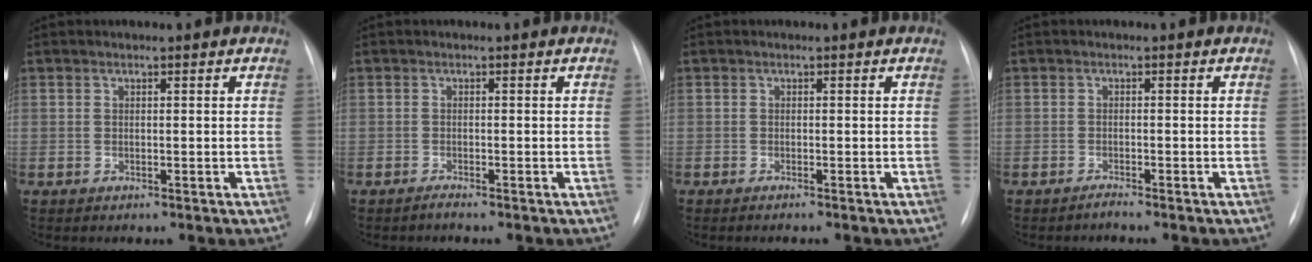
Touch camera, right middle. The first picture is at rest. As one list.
[{"total": 0.7, "force": [-0.6, -0.2, 0.3], "torque": [-0.006, -0.001, -0.012]}, {"total": 0.8, "force": [-0.7, -0.2, 0.5], "torque": [-0.007, 0.001, -0.012]}, {"total": 0.8, "force": [-0.8, -0.3, 0.2], "torque": [-0.003, -0.002, -0.013]}]